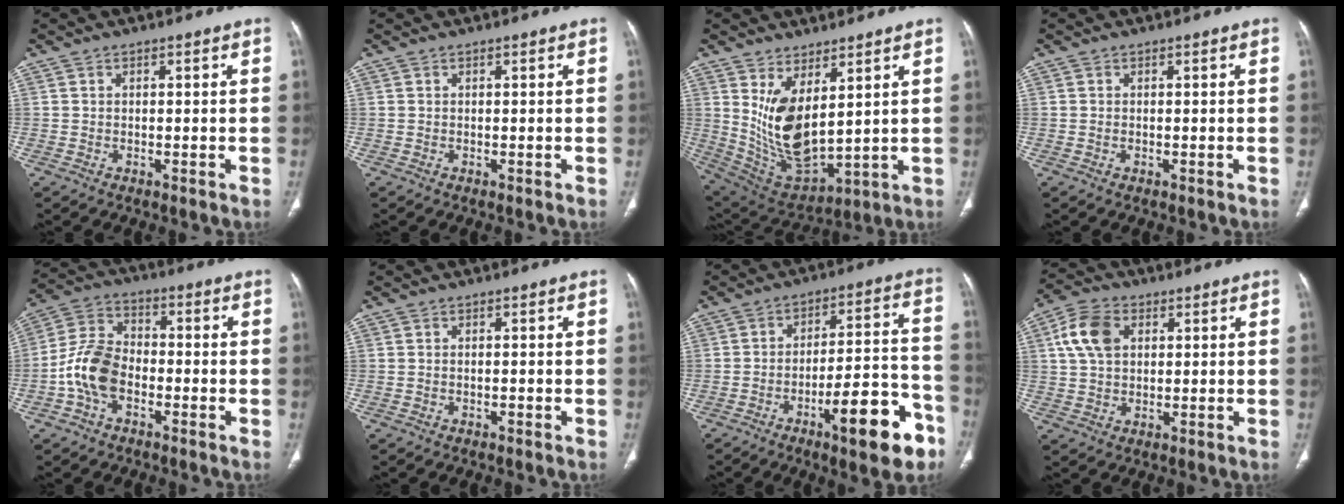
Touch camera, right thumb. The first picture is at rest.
{"total": 0.0}
{"total": 13.2, "force": [4.3, 6.2, 10.9], "torque": [-0.194, -0.034, 0.110]}
{"total": 0.0}
{"total": 9.7, "force": [-3.1, 6.3, 6.8], "torque": [-0.132, 0.033, -0.068]}
{"total": 0.0}
{"total": 15.7, "force": [-8.4, 4.2, 12.6], "torque": [-0.161, 0.060, -0.118]}
{"total": 8.3, "force": [2.5, 5.7, 5.5], "torque": [-0.103, 0.007, 0.046]}